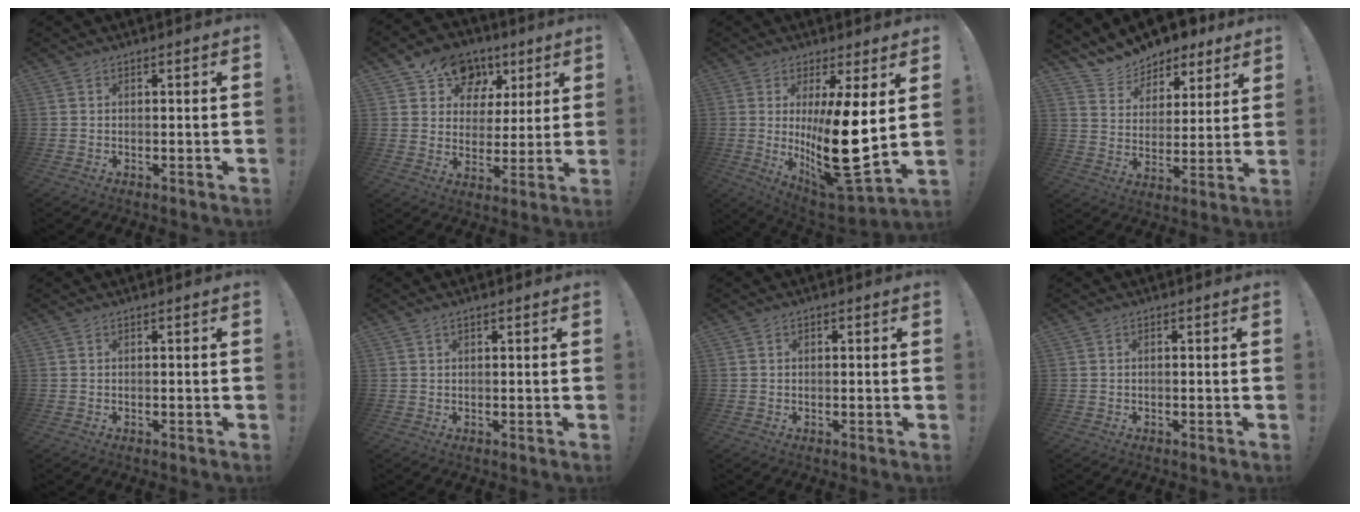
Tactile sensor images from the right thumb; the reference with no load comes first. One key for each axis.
{"total": 13.8, "fx": 7.5, "fy": 10.5, "fz": 4.7, "tx": -0.065, "ty": -0.035, "tz": 0.143}
{"total": 19.6, "fx": 2.0, "fy": 5.6, "fz": 18.6, "tx": -0.298, "ty": -0.051, "tz": 0.039}
{"total": 11.2, "fx": 10.2, "fy": 4.1, "fz": 1.7, "tx": -0.047, "ty": -0.085, "tz": 0.185}
{"total": 0.0}
{"total": 0.8, "fx": 0.5, "fy": 0.3, "fz": 0.6, "tx": -0.020, "ty": 0.003, "tz": 0.011}
{"total": 0.9, "fx": -0.2, "fy": 0.7, "fz": 0.6, "tx": -0.017, "ty": 0.007, "tz": -0.002}
{"total": 0.6, "fx": -0.4, "fy": 0.0, "fz": 0.5, "tx": -0.011, "ty": 0.000, "tz": -0.006}